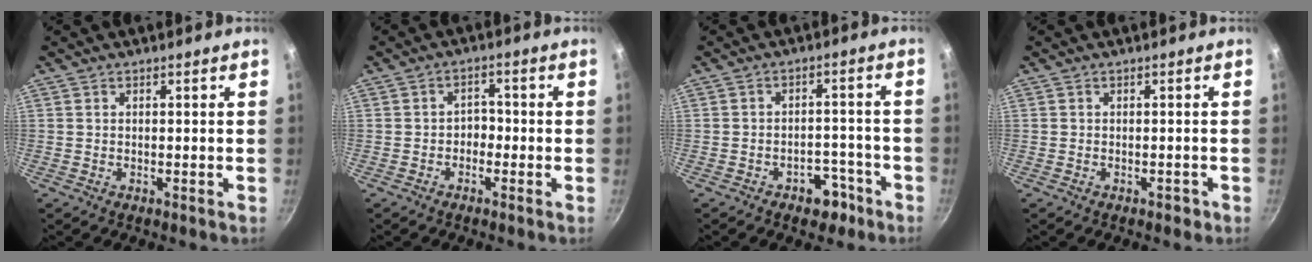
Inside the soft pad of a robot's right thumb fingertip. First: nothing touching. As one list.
[{"total": 2.9, "force": [-1.1, 2.3, 1.5], "torque": [0.000, 0.016, -0.027]}, {"total": 6.0, "force": [-3.8, 3.7, 2.8], "torque": [-0.016, 0.038, -0.054]}, {"total": 1.2, "force": [-0.8, 0.7, 0.5], "torque": [-0.003, 0.004, -0.013]}]